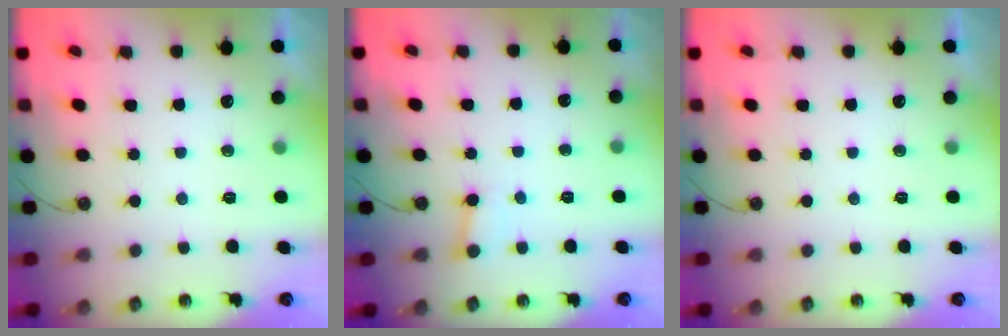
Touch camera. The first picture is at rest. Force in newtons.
{"total": 2.3, "press": 2.3, "slide": 0.2}
{"total": 0.0}